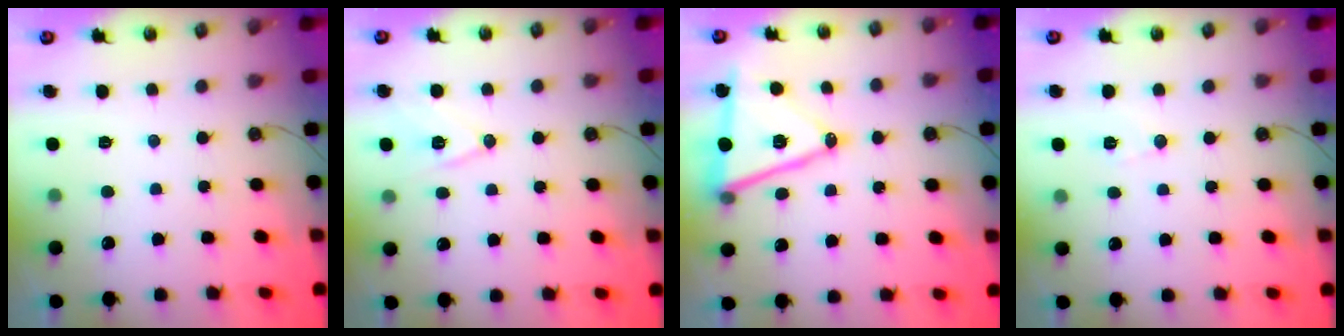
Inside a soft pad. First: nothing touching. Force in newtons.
{"total": 9.7, "press": 9.0, "slide": 3.5}
{"total": 15.6, "press": 15.2, "slide": 3.8}
{"total": 5.1, "press": 4.8, "slide": 1.8}